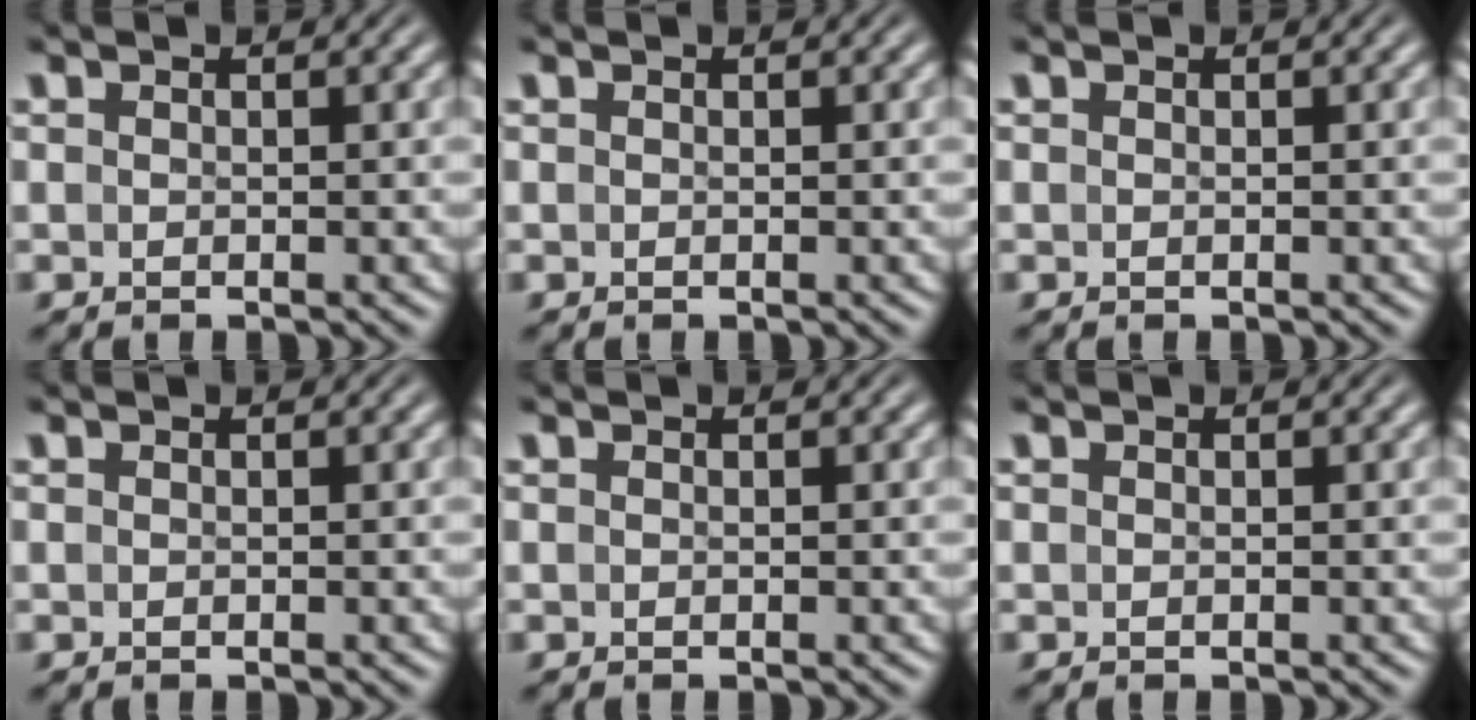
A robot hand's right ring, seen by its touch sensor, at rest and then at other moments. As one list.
[{"total": 0.0}, {"total": 0.0}, {"total": 0.0}, {"total": 0.0}, {"total": 0.0}]